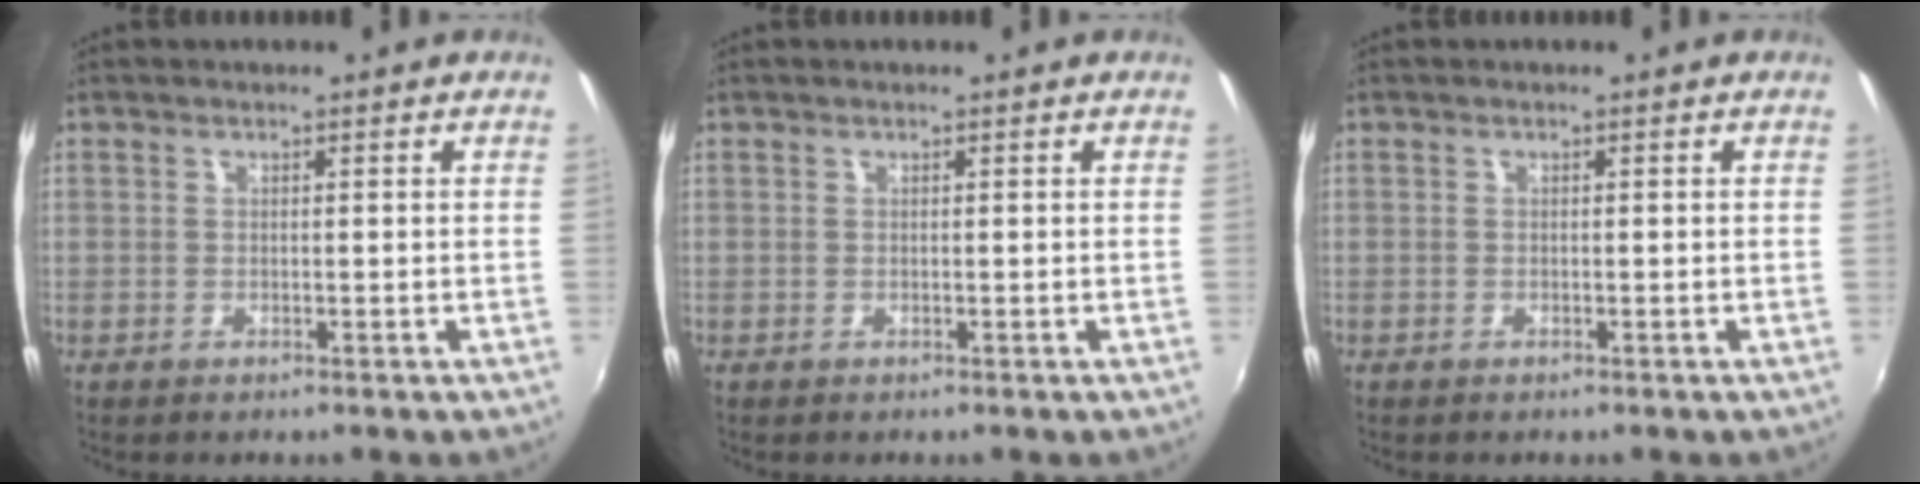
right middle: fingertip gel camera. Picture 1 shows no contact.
{"total": 0.0}
{"total": 0.0}